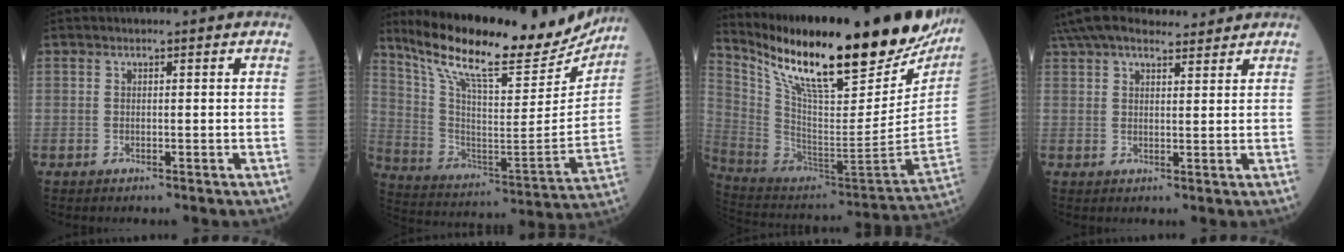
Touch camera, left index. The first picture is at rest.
{"total": 24.5, "force": [21.2, 4.7, 11.2], "torque": [-0.197, -0.036, 0.322]}
{"total": 32.2, "force": [24.3, 7.1, 20.0], "torque": [-0.339, -0.039, 0.367]}
{"total": 12.9, "force": [11.6, 2.9, 4.8], "torque": [-0.087, 0.047, 0.184]}